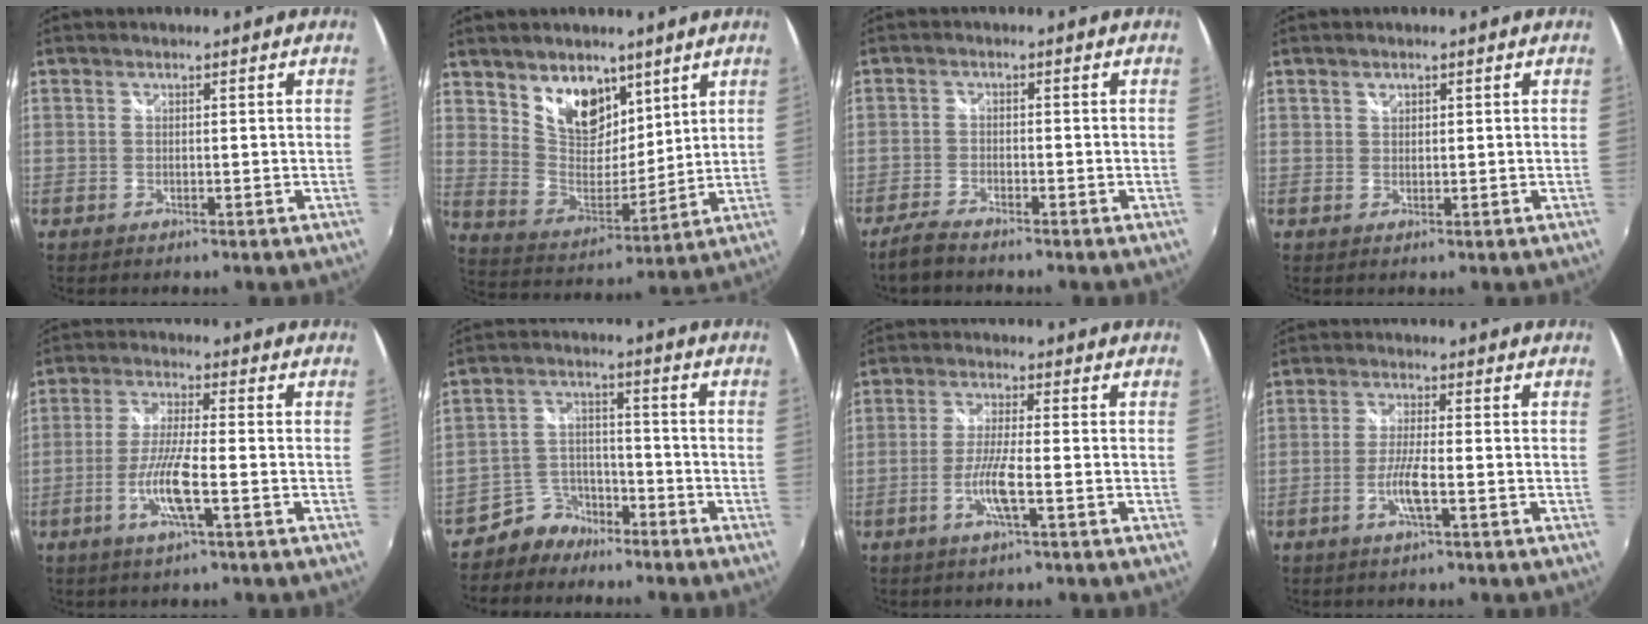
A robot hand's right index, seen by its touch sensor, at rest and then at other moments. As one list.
[{"total": 12.8, "force": [8.1, 7.7, 6.2], "torque": [-0.108, -0.004, 0.158]}, {"total": 3.6, "force": [-3.2, 0.6, 1.5], "torque": [-0.052, -0.007, -0.066]}, {"total": 1.2, "force": [0.8, 0.8, 0.4], "torque": [-0.005, 0.006, 0.016]}, {"total": 7.9, "force": [-2.9, 0.5, 7.4], "torque": [-0.151, -0.007, -0.058]}, {"total": 6.4, "force": [-5.1, 3.8, 0.5], "torque": [-0.020, 0.023, -0.092]}, {"total": 5.6, "force": [-2.2, 0.1, 5.1], "torque": [-0.107, -0.006, -0.044]}, {"total": 4.7, "force": [-1.9, 0.2, 4.3], "torque": [-0.088, -0.006, -0.038]}]